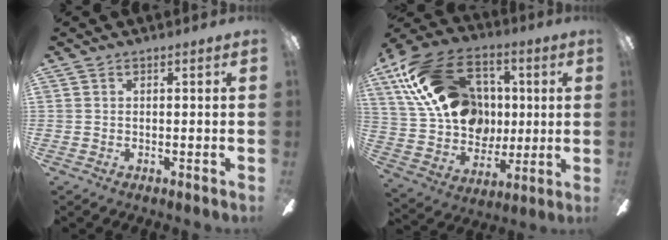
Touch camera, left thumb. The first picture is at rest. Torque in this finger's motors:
{"motor_torque": [0.25, 0.71, 1.36, -1.41, 0.19]}